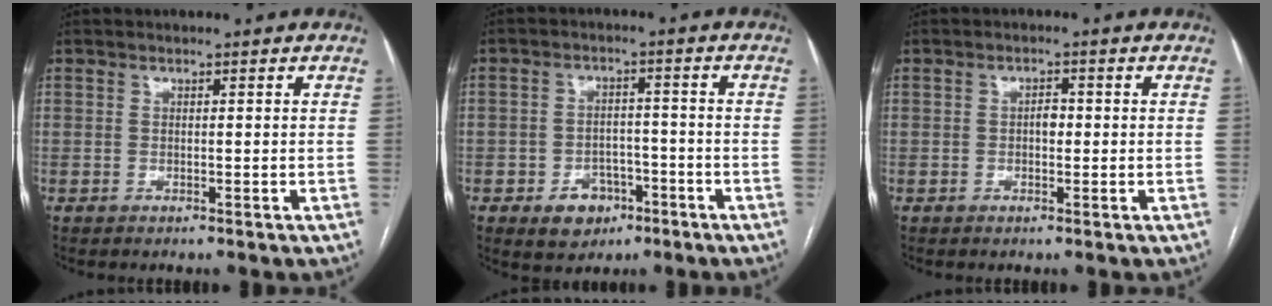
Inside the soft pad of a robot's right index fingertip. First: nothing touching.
{"total": 6.2, "force": [-3.2, 4.6, 2.7], "torque": [-0.041, 0.010, -0.040]}
{"total": 1.8, "force": [-0.1, 1.0, 1.4], "torque": [-0.019, 0.004, -0.003]}